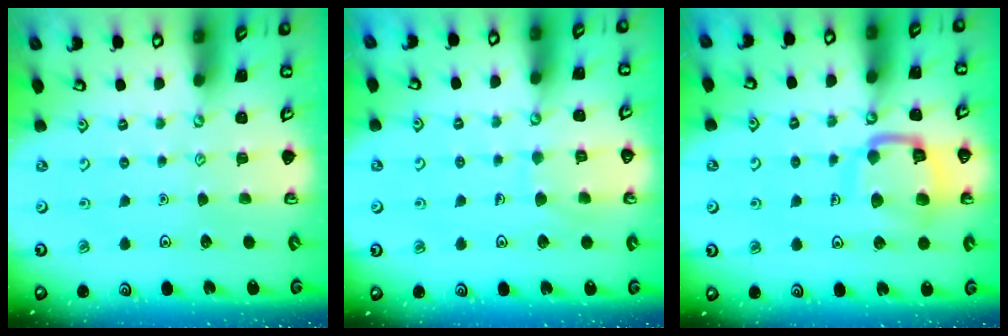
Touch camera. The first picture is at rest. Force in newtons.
{"total": 7.3, "press": 7.3, "slide": 0.7}
{"total": 13.8, "press": 13.7, "slide": 1.3}